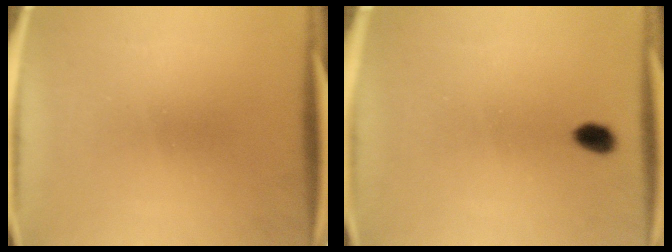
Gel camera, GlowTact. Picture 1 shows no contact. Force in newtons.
{"total": 2.7}